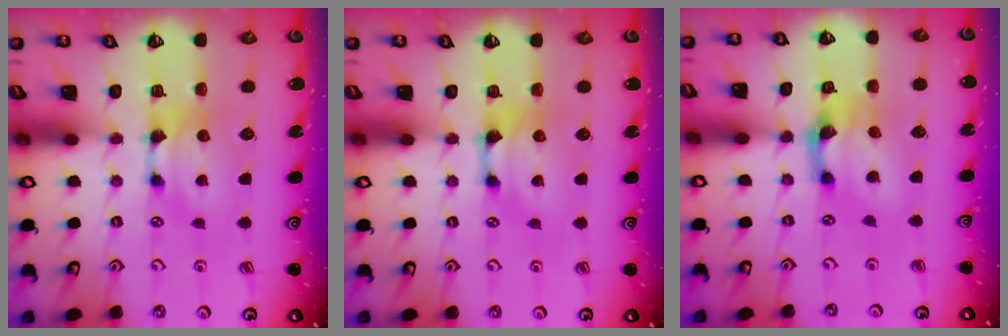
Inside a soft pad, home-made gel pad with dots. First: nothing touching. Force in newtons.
{"total": 0.6, "press": 0.4, "slide": 0.5}
{"total": 4.5, "press": 4.0, "slide": 1.9}